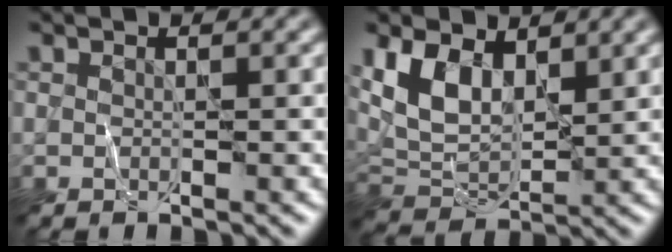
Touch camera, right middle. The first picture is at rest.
{"total": 6.1, "force": [2.7, 3.5, 4.1], "torque": [-0.088, -0.006, 0.051]}